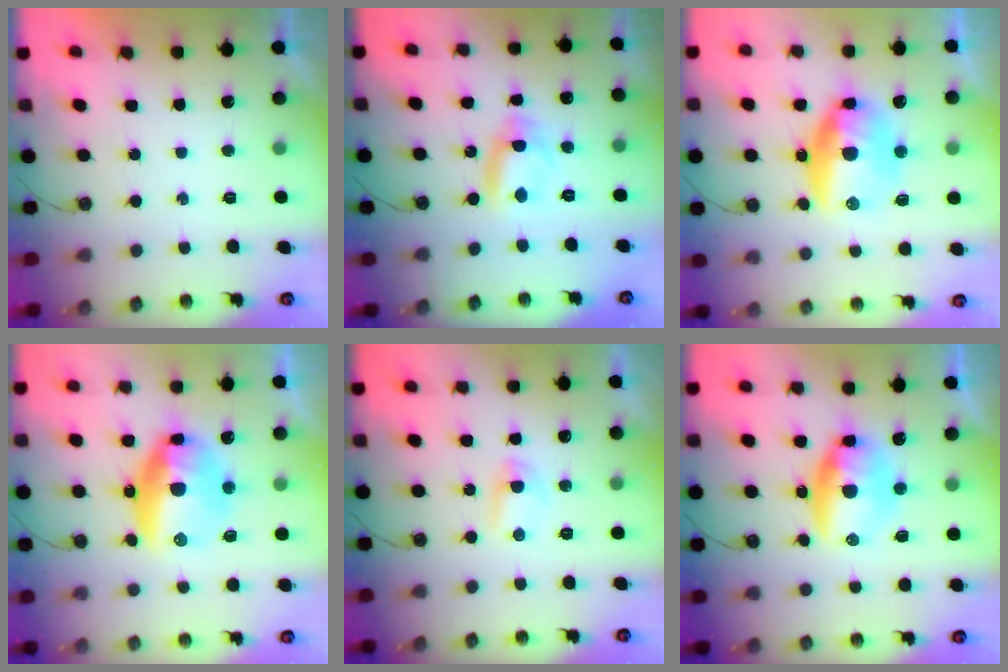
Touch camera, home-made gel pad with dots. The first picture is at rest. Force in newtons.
{"total": 7.6, "press": 6.9, "slide": 3.2}
{"total": 17.5, "press": 15.4, "slide": 8.3}
{"total": 15.2, "press": 15.1, "slide": 1.6}
{"total": 5.1, "press": 5.0, "slide": 0.5}
{"total": 10.4, "press": 10.4, "slide": 1.0}